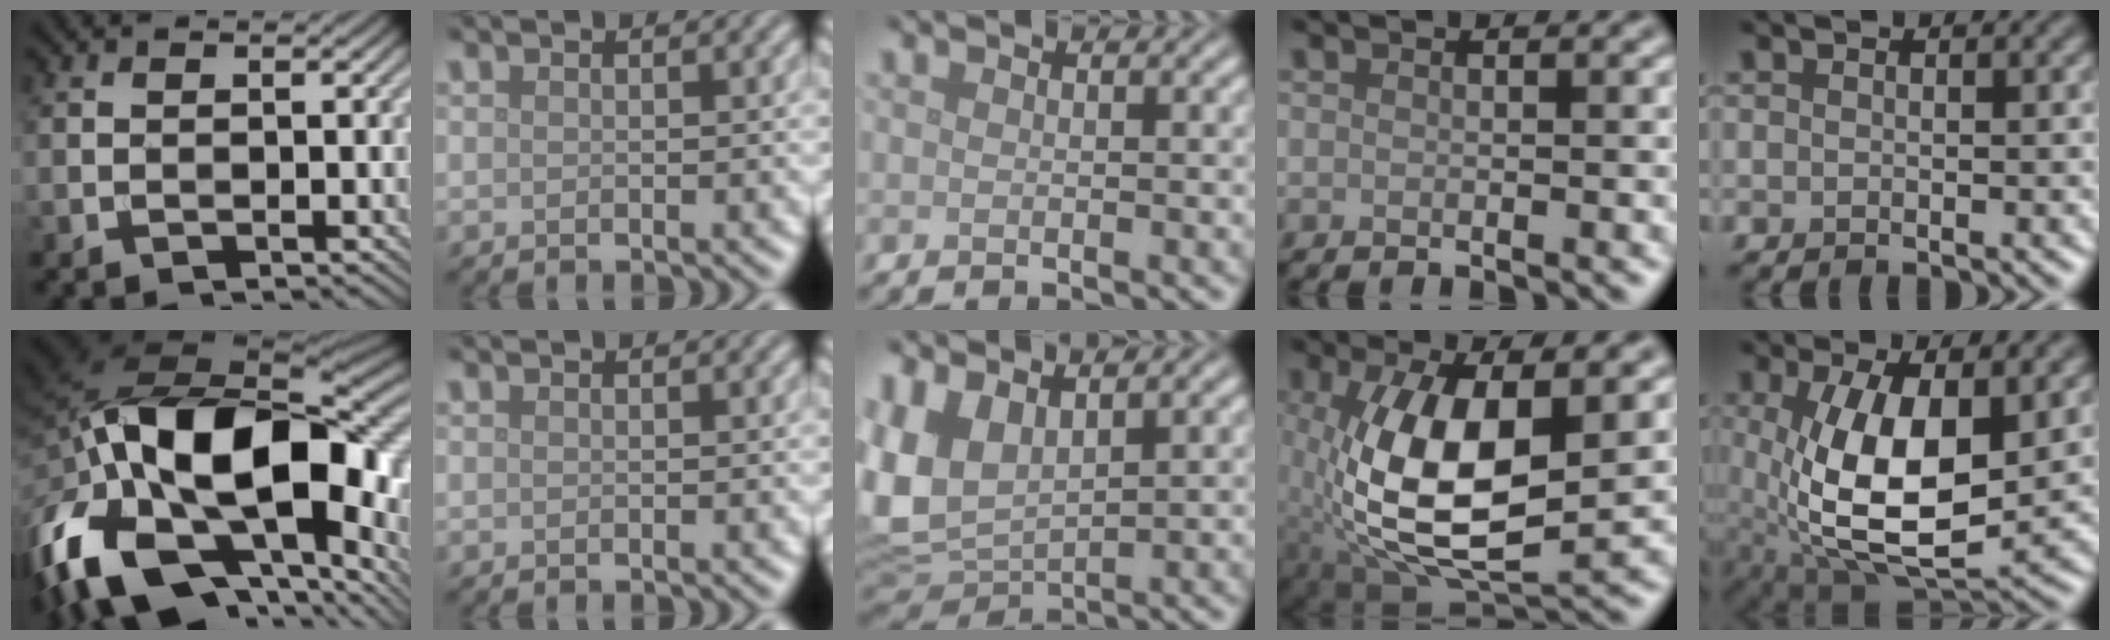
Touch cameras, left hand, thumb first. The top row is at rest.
{"thumb": {"total": 22.0, "force": [-4.2, 12.9, 17.3], "torque": [-0.378, -0.030, -0.058]}, "middle": {"total": 6.7, "force": [2.3, 4.0, 4.9], "torque": [-0.125, 0.000, 0.045]}, "ring": {"total": 11.7, "force": [-0.1, 5.4, 10.3], "torque": [-0.201, -0.005, -0.004]}, "little": {"total": 11.8, "force": [0.5, 5.7, 10.3], "torque": [-0.191, -0.015, 0.015]}}